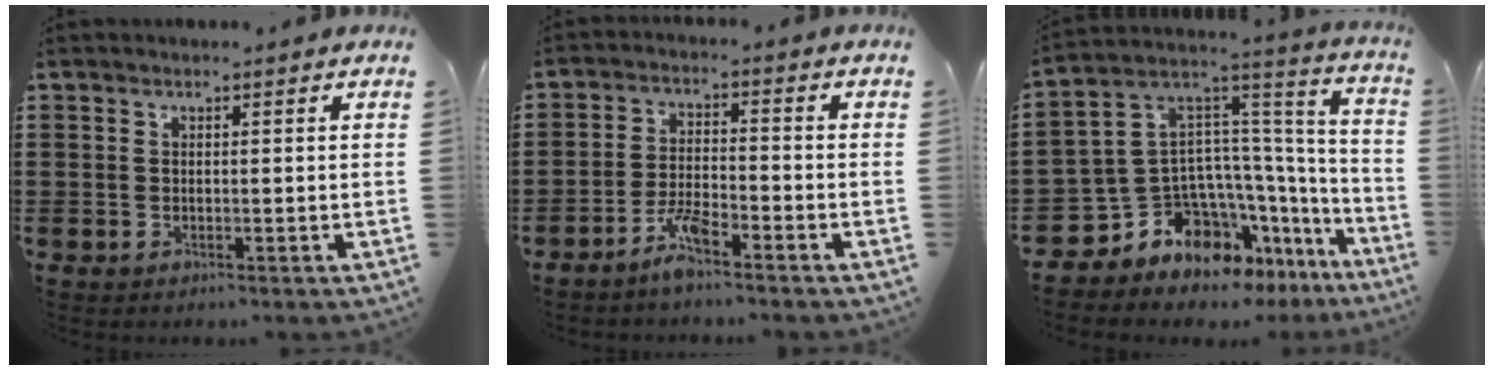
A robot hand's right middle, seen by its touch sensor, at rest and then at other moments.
{"total": 4.5, "force": [-3.5, 0.5, 2.8], "torque": [-0.062, 0.002, -0.069]}
{"total": 9.7, "force": [-7.2, 5.7, 3.1], "torque": [-0.106, -0.018, -0.145]}